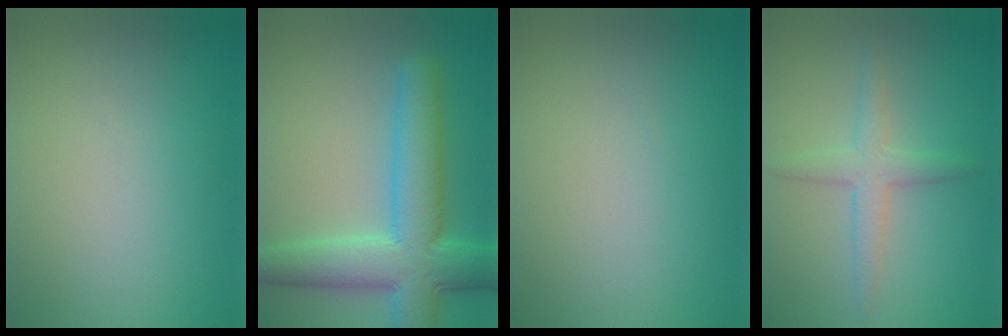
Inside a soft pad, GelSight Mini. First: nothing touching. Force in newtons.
{"total": 8.8, "press": 8.8, "slide": 0.3}
{"total": 0.0}
{"total": 2.8, "press": 2.8, "slide": 0.0}